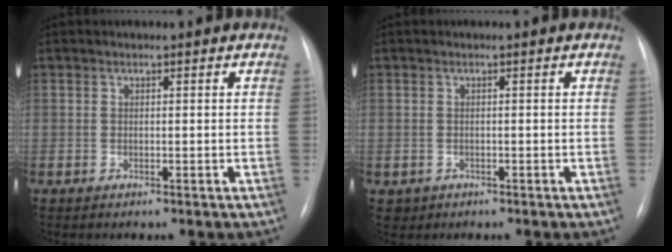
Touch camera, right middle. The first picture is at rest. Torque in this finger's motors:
{"motor_torque": [-0.36, -0.44, -0.01, -0.01]}